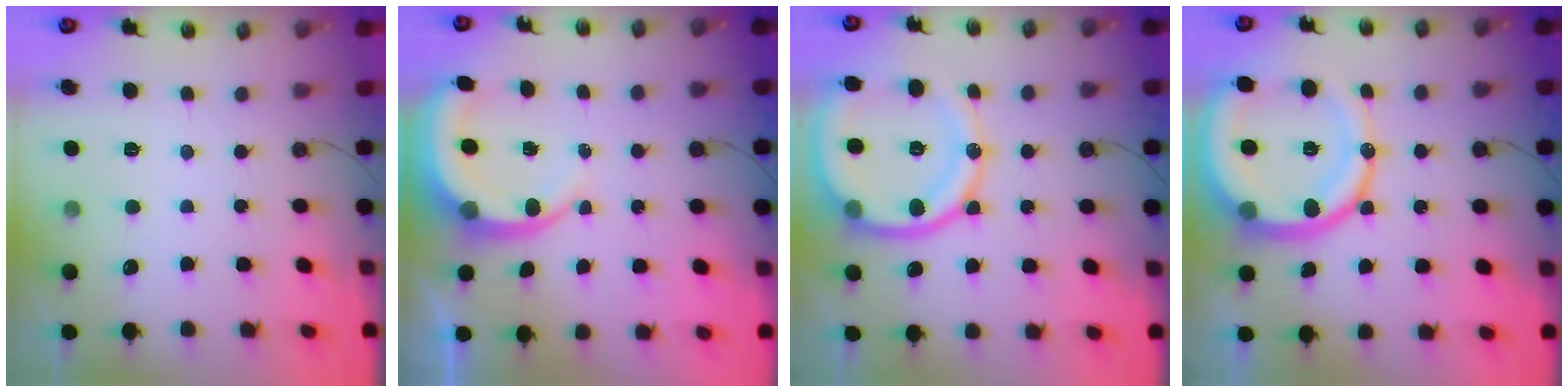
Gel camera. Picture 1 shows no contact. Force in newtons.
{"total": 6.9, "press": 6.9, "slide": 0.8}
{"total": 19.2, "press": 19.1, "slide": 1.9}
{"total": 21.2, "press": 21.0, "slide": 3.0}